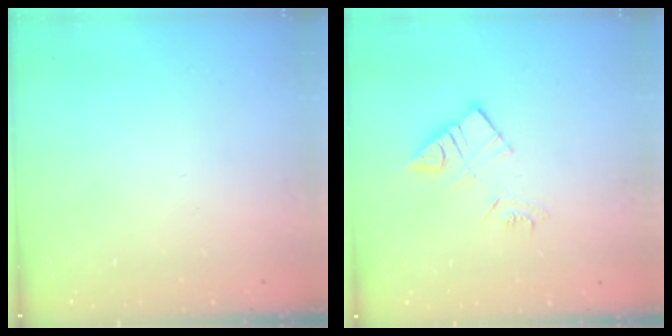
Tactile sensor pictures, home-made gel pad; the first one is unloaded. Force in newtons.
{"total": 8.9, "press": 8.9, "slide": 0.5}